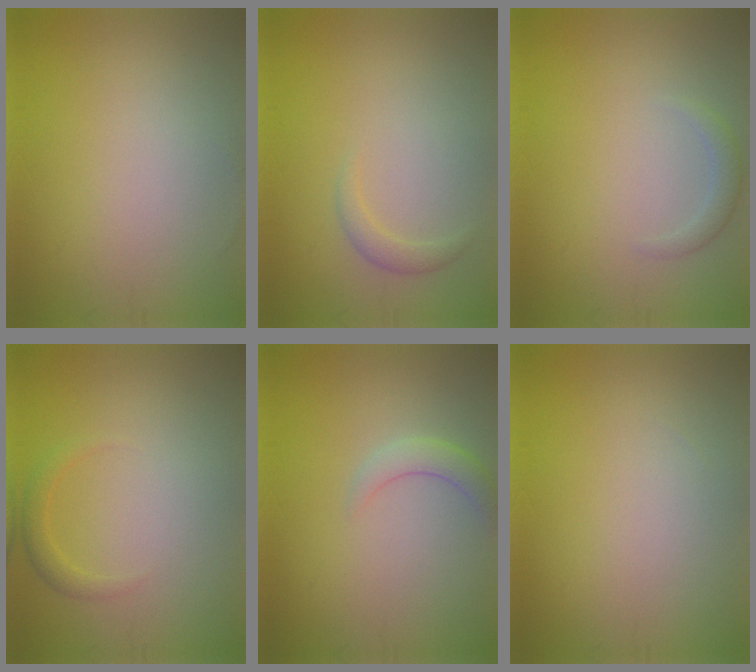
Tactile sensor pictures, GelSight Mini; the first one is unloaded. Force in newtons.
{"total": 1.2, "press": 1.2, "slide": 0.2}
{"total": 1.4, "press": 1.4, "slide": 0.1}
{"total": 1.3, "press": 1.3, "slide": 0.1}
{"total": 1.9, "press": 1.9, "slide": 0.2}
{"total": 0.0}